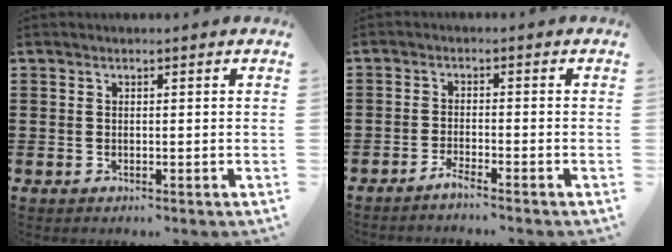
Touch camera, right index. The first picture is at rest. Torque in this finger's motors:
{"motor_torque": [-1.06, 1.09, 0.09, 0.03]}